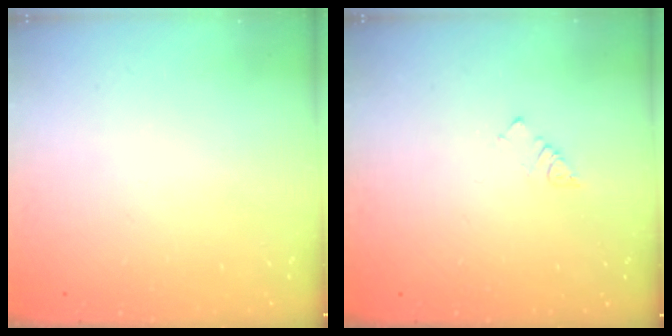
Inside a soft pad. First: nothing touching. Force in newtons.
{"total": 2.3, "press": 2.3, "slide": 0.4}